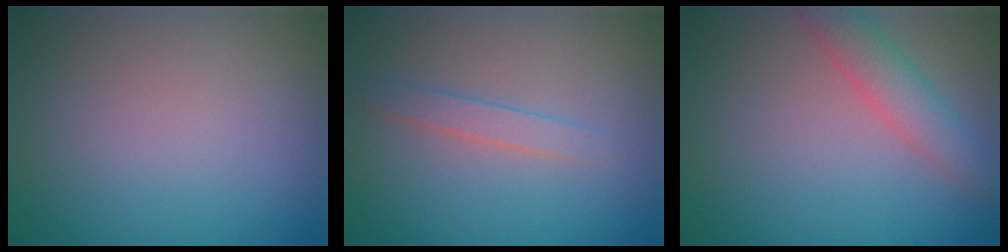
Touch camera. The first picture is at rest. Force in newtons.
{"total": 1.5, "press": 1.5, "slide": 0.1}
{"total": 3.3, "press": 3.3, "slide": 0.3}